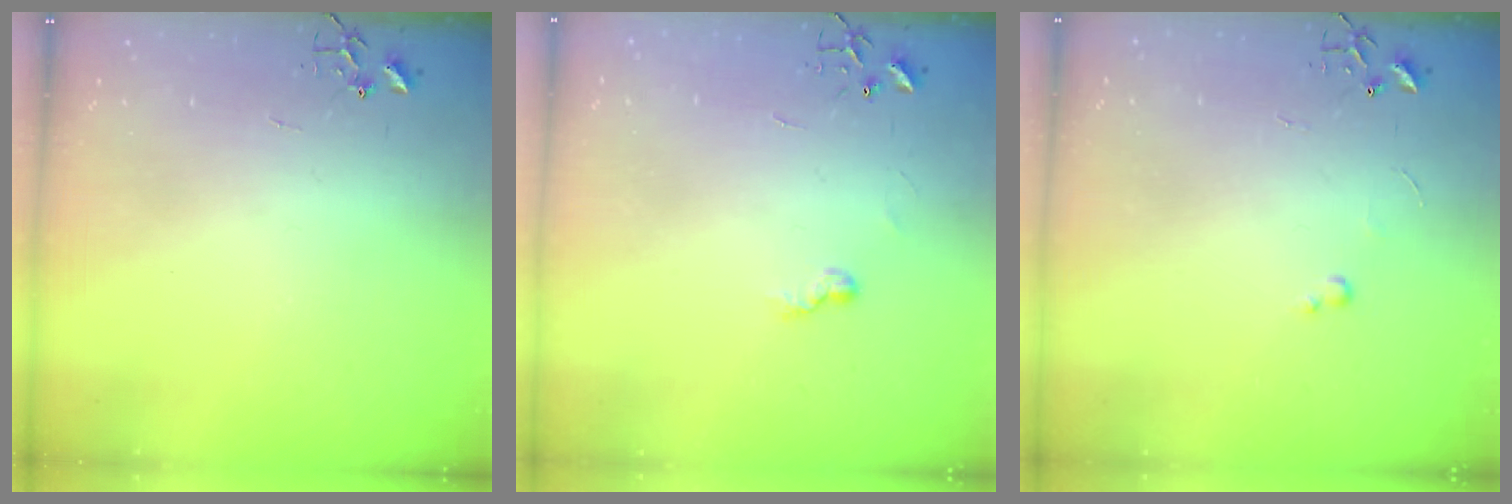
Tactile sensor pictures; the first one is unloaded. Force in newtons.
{"total": 4.6, "press": 4.6, "slide": 0.6}
{"total": 2.6, "press": 2.6, "slide": 0.4}